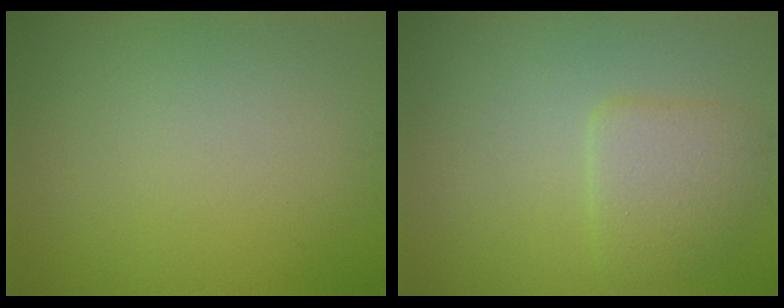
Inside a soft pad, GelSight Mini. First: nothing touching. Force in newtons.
{"total": 2.9, "press": 2.9, "slide": 0.3}